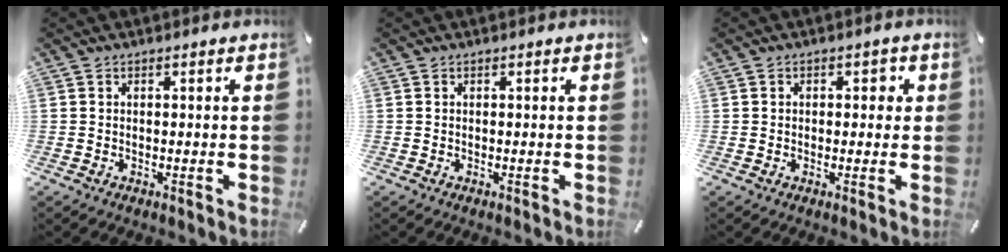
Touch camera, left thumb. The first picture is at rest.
{"total": 0.0}
{"total": 2.1, "force": [0.1, 1.6, 1.3], "torque": [-0.012, 0.004, -0.007]}